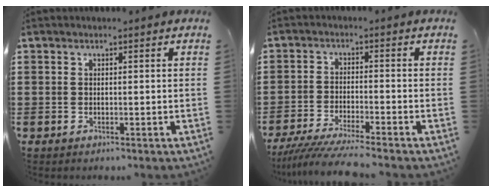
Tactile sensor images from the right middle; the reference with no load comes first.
{"total": 5.2, "force": [-4.7, -0.1, 2.0], "torque": [-0.054, -0.021, -0.095]}